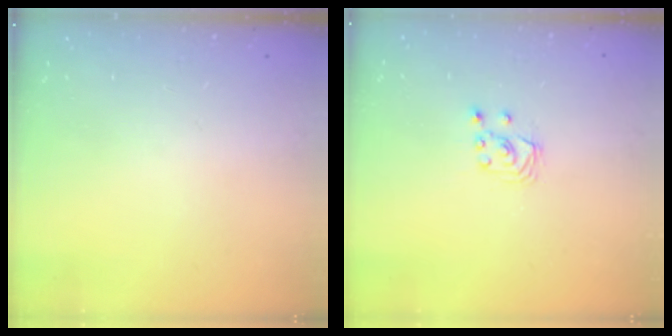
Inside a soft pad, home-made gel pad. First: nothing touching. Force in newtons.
{"total": 2.6, "press": 2.6, "slide": 0.3}